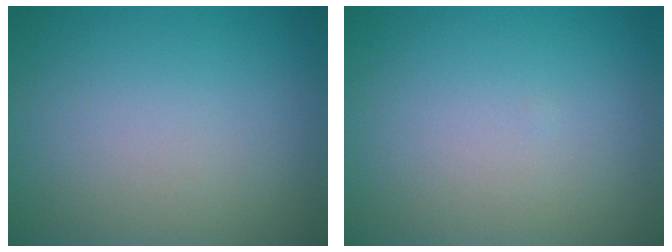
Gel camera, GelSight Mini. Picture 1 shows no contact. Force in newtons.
{"total": 0.0}